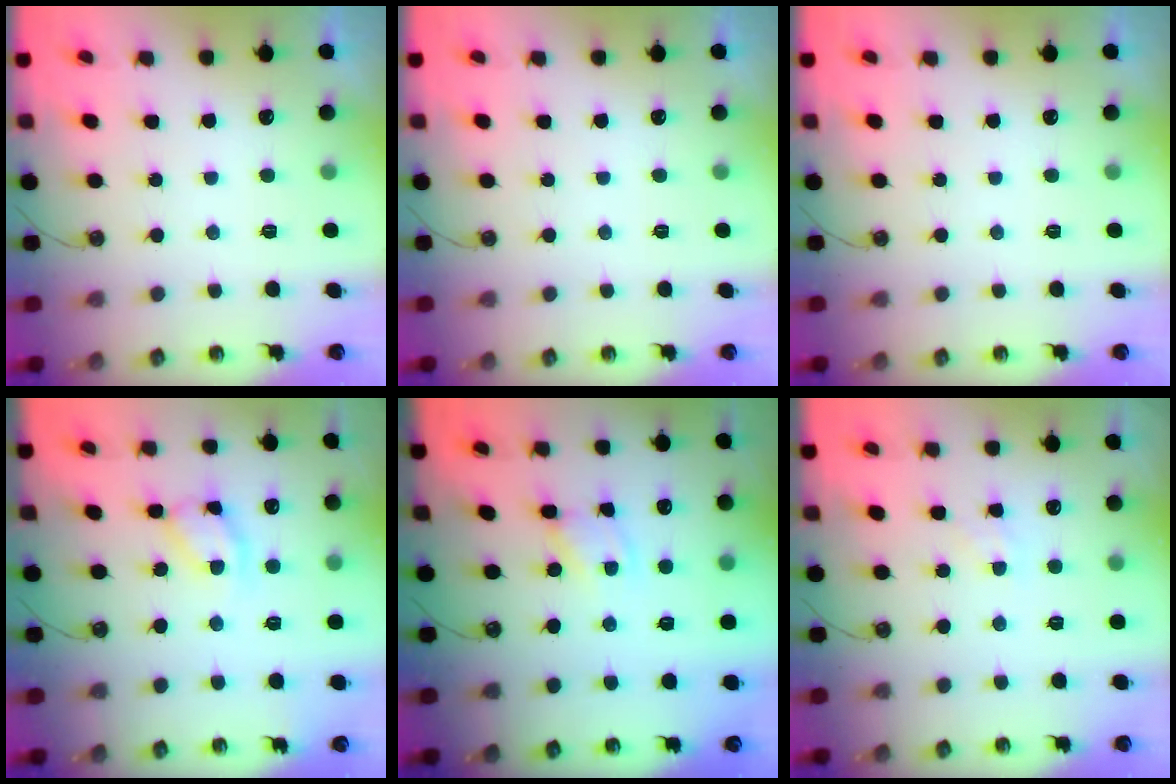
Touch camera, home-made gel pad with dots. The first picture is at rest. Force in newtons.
{"total": 0.0}
{"total": 0.0}
{"total": 12.2, "press": 12.2, "slide": 0.9}
{"total": 2.8, "press": 2.8, "slide": 0.1}
{"total": 2.7, "press": 2.6, "slide": 0.5}